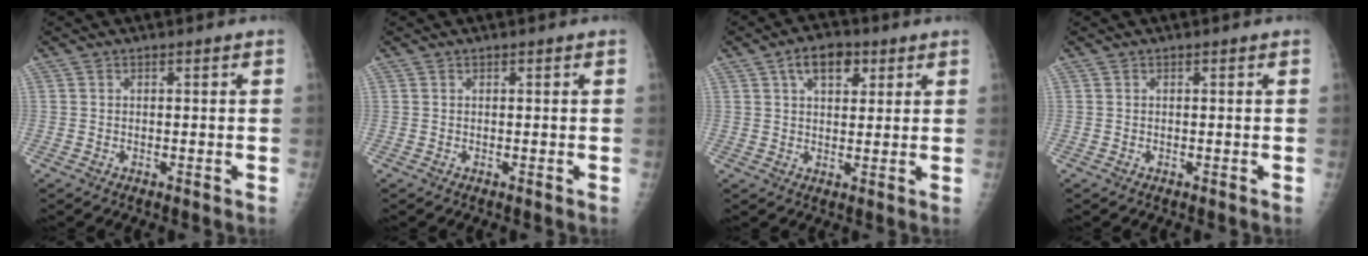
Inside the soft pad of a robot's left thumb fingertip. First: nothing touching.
{"total": 0.0}
{"total": 7.0, "force": [3.2, 4.1, 4.6], "torque": [-0.049, -0.003, 0.048]}
{"total": 0.0}